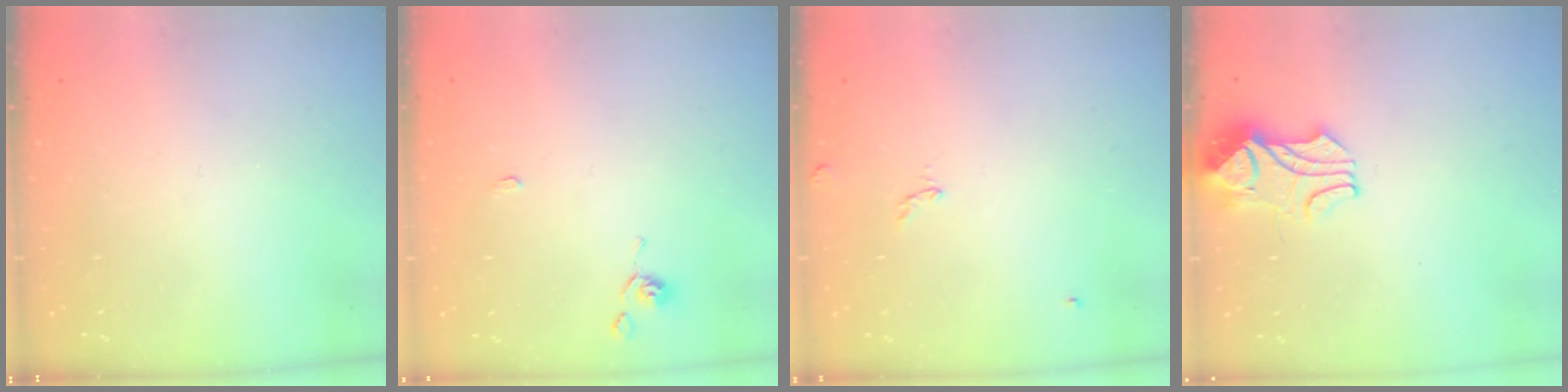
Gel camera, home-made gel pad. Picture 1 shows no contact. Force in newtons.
{"total": 0.9, "press": 0.9, "slide": 0.4}
{"total": 2.8, "press": 2.8, "slide": 0.3}
{"total": 2.4, "press": 2.2, "slide": 1.0}